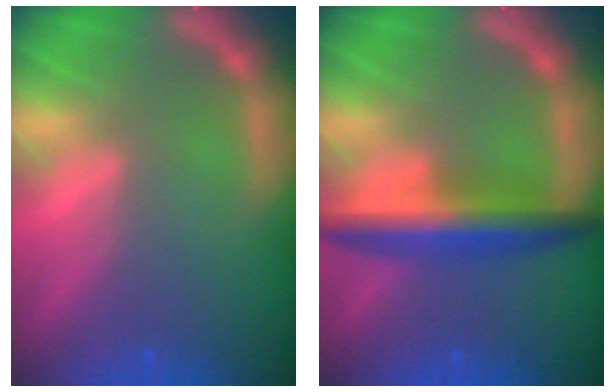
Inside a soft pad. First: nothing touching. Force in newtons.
{"total": 6.0}